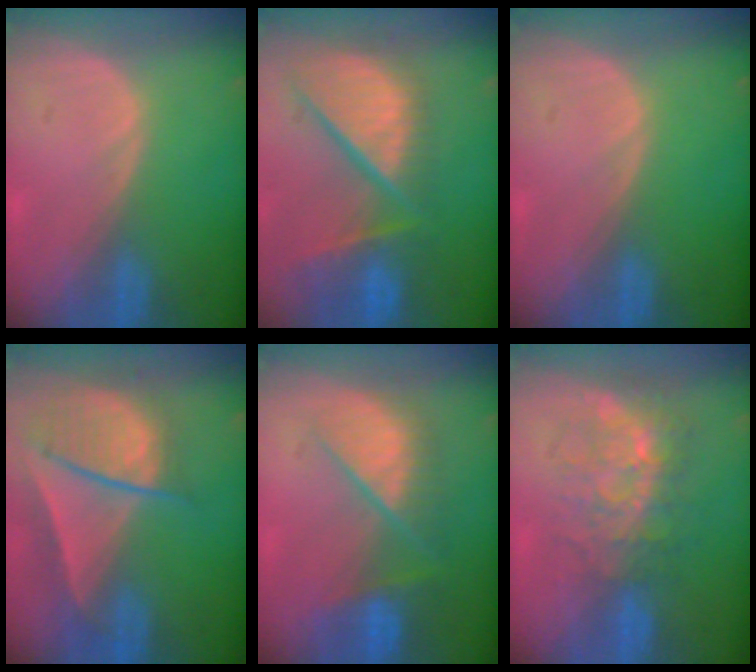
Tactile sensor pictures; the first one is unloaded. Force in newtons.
{"total": 12.5, "press": 10.3, "slide": 7.1}
{"total": 0.0}
{"total": 9.2, "press": 8.0, "slide": 4.6}
{"total": 8.8, "press": 8.0, "slide": 3.8}
{"total": 9.0, "press": 7.6, "slide": 4.7}